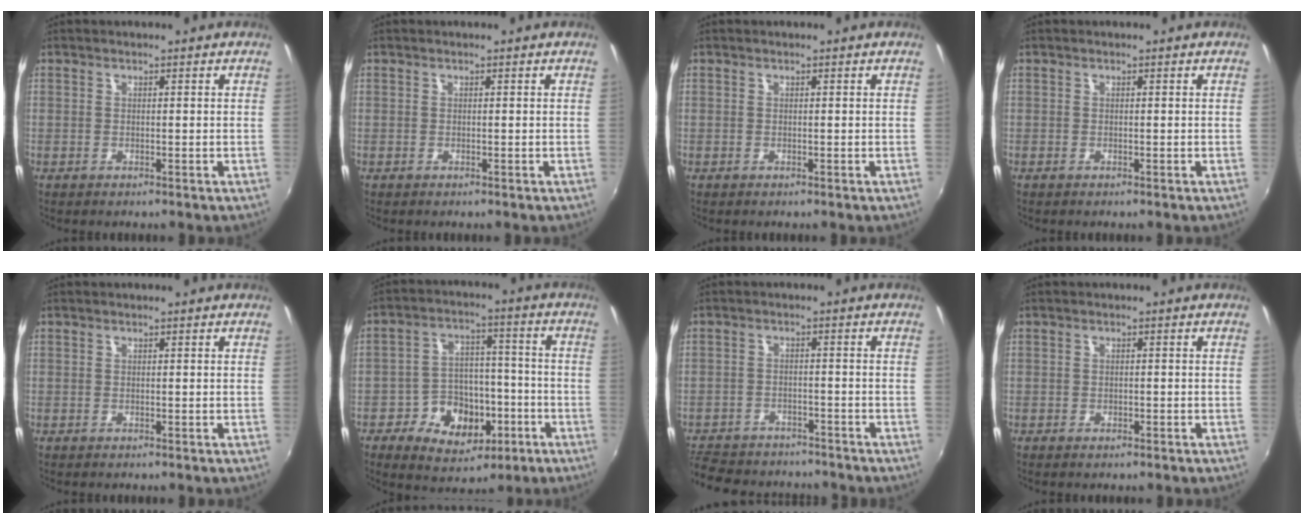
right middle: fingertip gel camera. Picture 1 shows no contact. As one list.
[{"total": 0.0}, {"total": 0.0}, {"total": 0.0}, {"total": 0.0}, {"total": 12.5, "force": [-5.6, 9.4, 6.0], "torque": [-0.127, 0.036, -0.070]}, {"total": 14.2, "force": [-12.1, 5.5, 4.8], "torque": [-0.128, 0.004, -0.182]}, {"total": 1.2, "force": [-0.9, 0.7, 0.5], "torque": [-0.011, -0.003, -0.015]}]